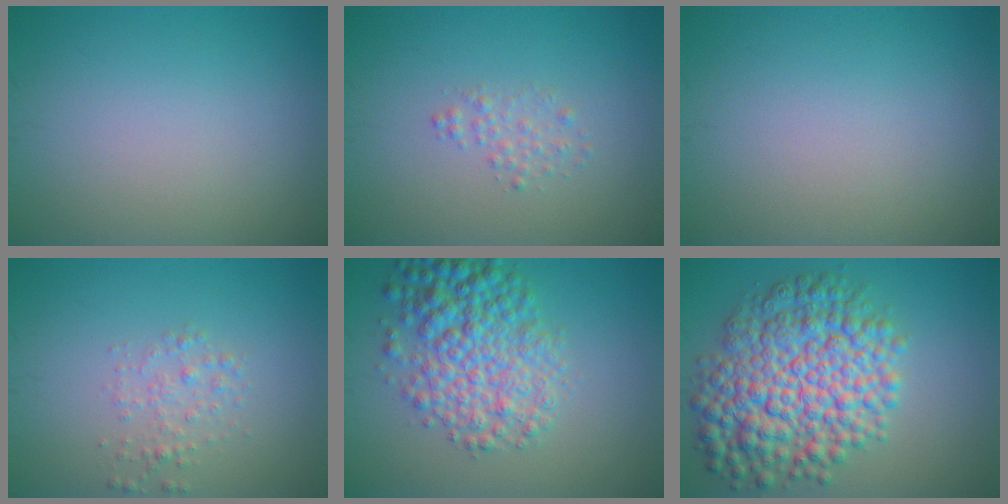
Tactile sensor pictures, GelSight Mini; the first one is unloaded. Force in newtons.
{"total": 1.2, "press": 1.2, "slide": 0.0}
{"total": 0.0}
{"total": 1.7, "press": 1.7, "slide": 0.1}
{"total": 6.6, "press": 6.6, "slide": 0.1}
{"total": 10.2, "press": 10.2, "slide": 0.1}